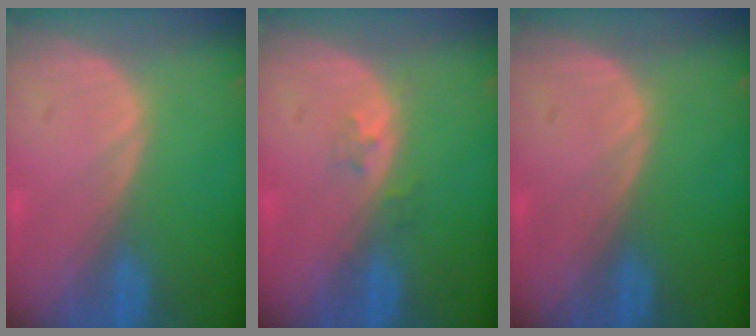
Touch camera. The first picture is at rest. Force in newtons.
{"total": 1.9, "press": 1.4, "slide": 1.2}
{"total": 0.0}